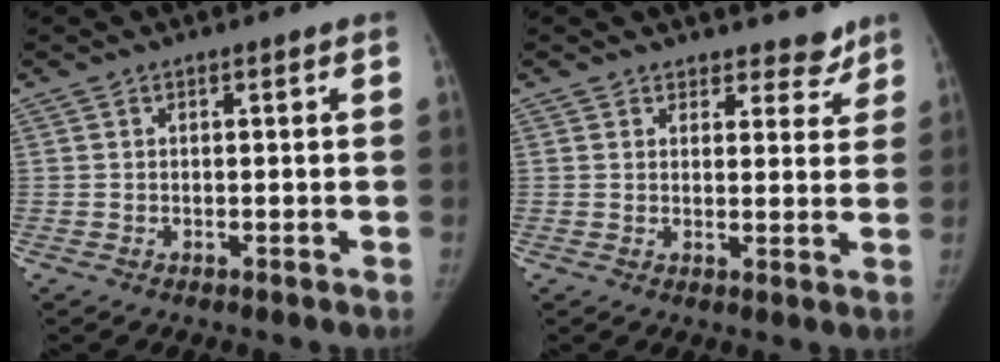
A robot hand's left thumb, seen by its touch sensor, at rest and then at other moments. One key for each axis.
{"total": 5.0, "fx": 4.2, "fy": 2.7, "fz": 0.7, "tx": 0.031, "ty": -0.029, "tz": 0.047}